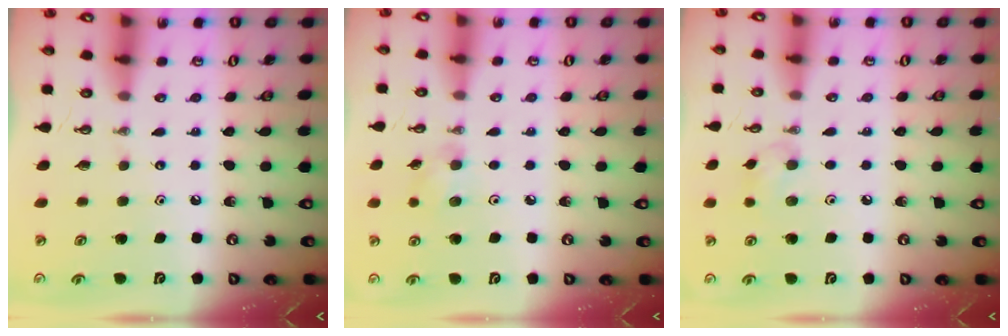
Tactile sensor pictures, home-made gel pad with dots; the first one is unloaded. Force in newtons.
{"total": 4.6, "press": 4.4, "slide": 1.4}
{"total": 7.4, "press": 7.4, "slide": 0.8}